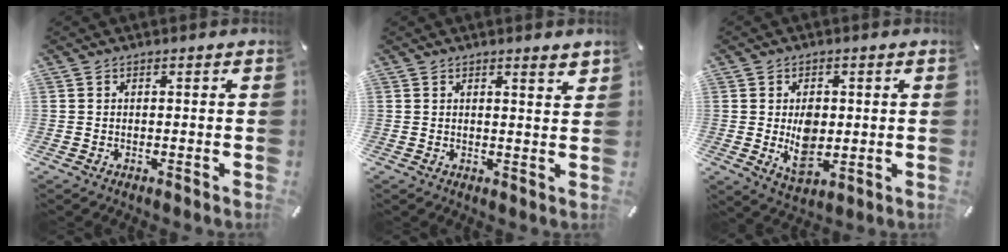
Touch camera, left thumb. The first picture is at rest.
{"total": 2.7, "force": [2.1, 0.1, 1.7], "torque": [-0.020, -0.014, 0.034]}
{"total": 7.1, "force": [0.1, 5.0, 5.1], "torque": [-0.078, -0.006, 0.000]}